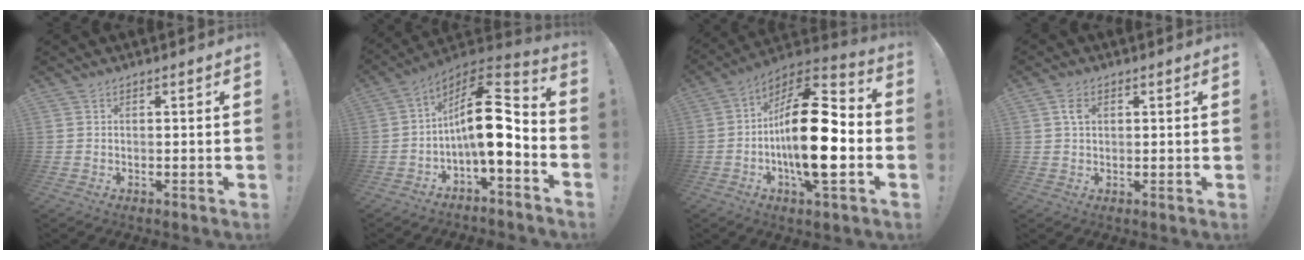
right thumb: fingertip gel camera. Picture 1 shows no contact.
{"total": 16.4, "force": [-0.6, 6.6, 15.0], "torque": [-0.228, 0.001, -0.008]}
{"total": 22.7, "force": [-3.0, 8.0, 21.0], "torque": [-0.371, 0.009, -0.054]}
{"total": 3.4, "force": [1.1, 2.2, 2.3], "torque": [-0.035, 0.002, 0.017]}